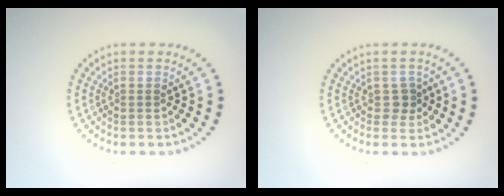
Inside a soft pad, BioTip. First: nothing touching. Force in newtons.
{"total": 1.3, "press": 1.1, "slide": 0.7}